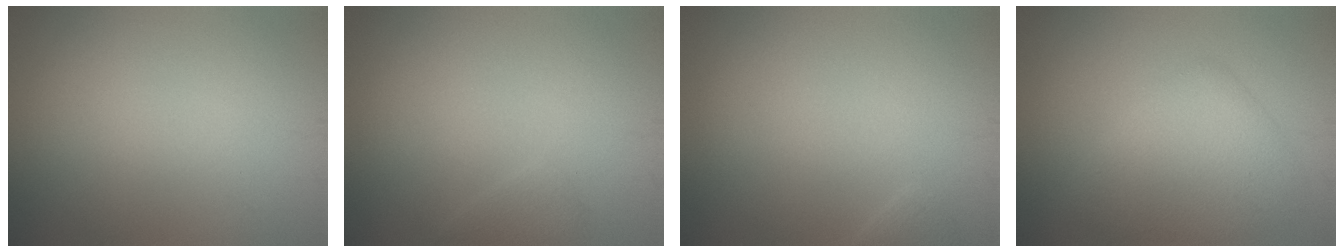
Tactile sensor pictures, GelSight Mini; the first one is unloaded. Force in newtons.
{"total": 1.0, "press": 1.0, "slide": 0.1}
{"total": 0.6, "press": 0.6, "slide": 0.1}
{"total": 5.0, "press": 5.0, "slide": 0.0}